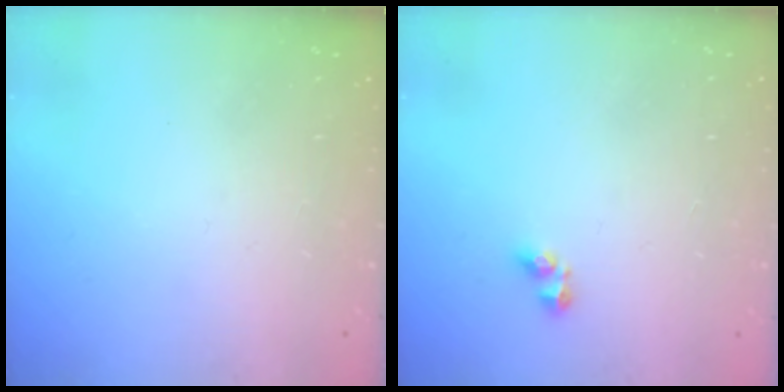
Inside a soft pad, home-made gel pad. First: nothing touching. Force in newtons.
{"total": 3.0, "press": 3.0, "slide": 0.4}